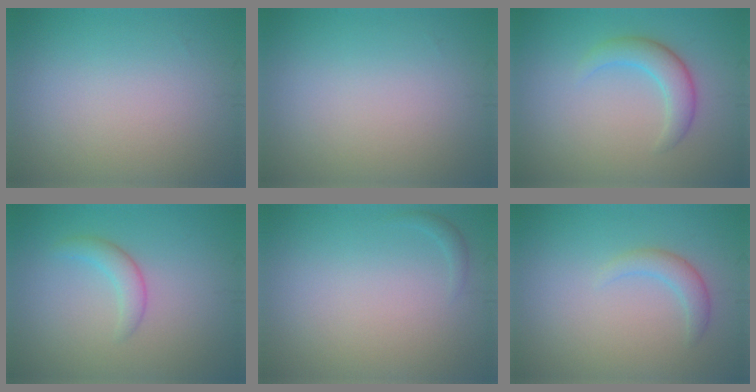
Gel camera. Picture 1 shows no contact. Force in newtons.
{"total": 0.0}
{"total": 3.0, "press": 3.0, "slide": 0.1}
{"total": 1.9, "press": 1.9, "slide": 0.1}
{"total": 0.6, "press": 0.6, "slide": 0.1}
{"total": 1.9, "press": 1.9, "slide": 0.0}